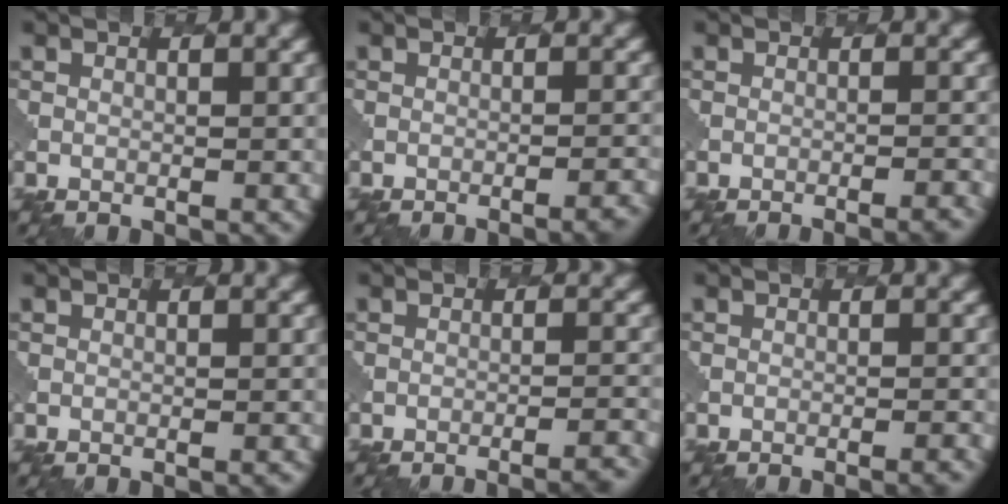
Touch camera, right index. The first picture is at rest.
{"total": 3.1, "force": [-2.1, 0.9, 2.0], "torque": [-0.012, 0.014, -0.028]}
{"total": 3.5, "force": [-2.6, 0.9, 2.1], "torque": [-0.010, 0.011, -0.030]}
{"total": 0.8, "force": [-0.5, 0.3, 0.5], "torque": [0.008, 0.003, -0.003]}
{"total": 5.1, "force": [-4.3, 1.2, 2.5], "torque": [-0.012, 0.015, -0.052]}
{"total": 2.9, "force": [-2.0, 0.8, 1.9], "torque": [-0.010, 0.011, -0.026]}